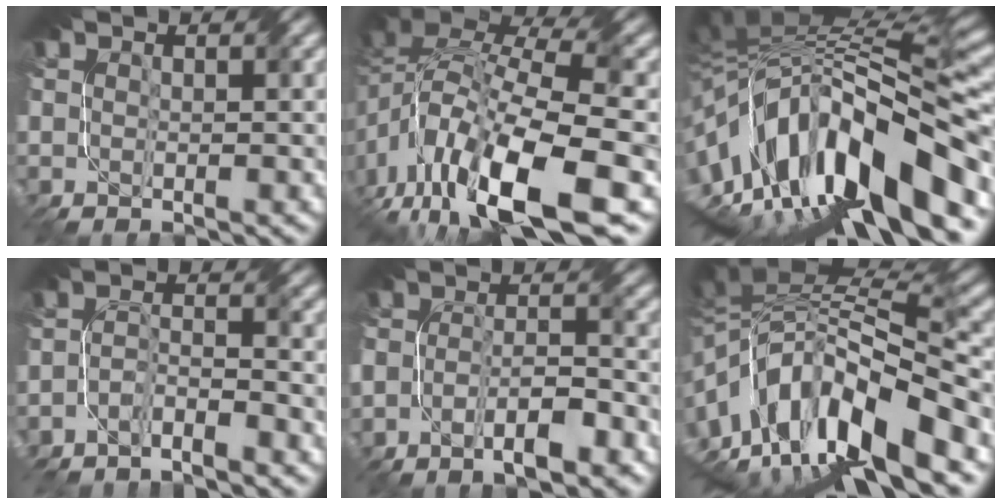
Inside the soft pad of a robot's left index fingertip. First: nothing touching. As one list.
[{"total": 12.8, "force": [-4.7, 5.8, 10.4], "torque": [-0.203, 0.005, -0.076]}, {"total": 14.1, "force": [-2.5, 4.9, 13.0], "torque": [-0.221, 0.037, -0.040]}, {"total": 2.4, "force": [-2.2, 0.2, 0.7], "torque": [-0.017, 0.005, -0.046]}, {"total": 4.1, "force": [-2.6, 1.6, 2.7], "torque": [-0.046, 0.005, -0.045]}, {"total": 11.9, "force": [-3.2, 5.3, 10.2], "torque": [-0.189, 0.023, -0.049]}]